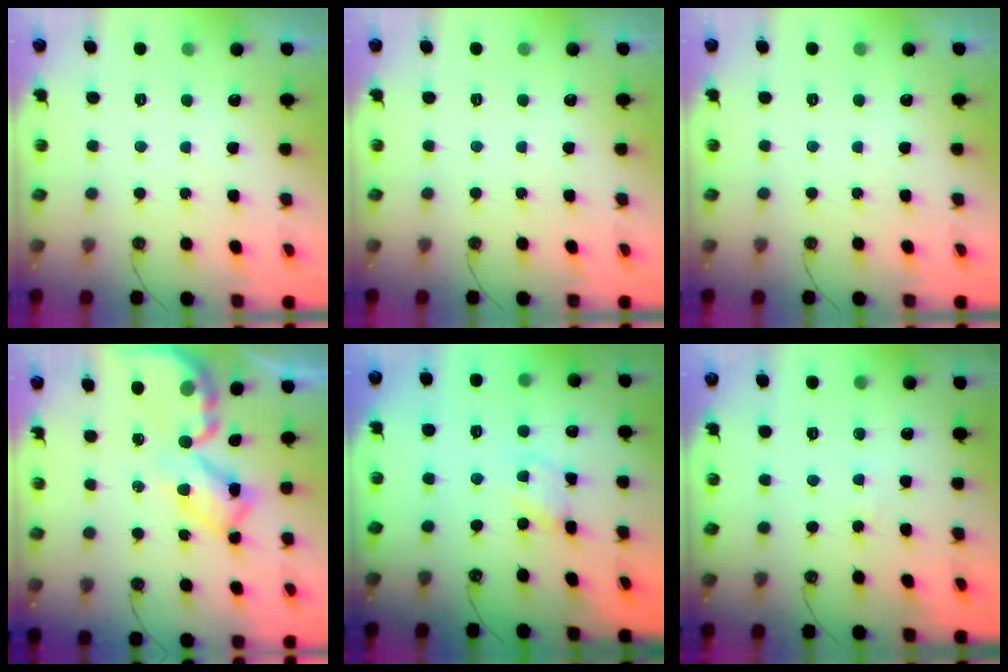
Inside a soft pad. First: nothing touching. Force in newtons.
{"total": 0.0}
{"total": 0.0}
{"total": 7.7, "press": 7.6, "slide": 0.7}
{"total": 1.8, "press": 1.8, "slide": 0.2}
{"total": 2.8, "press": 2.8, "slide": 0.3}